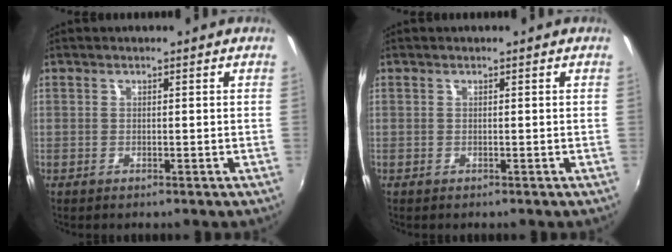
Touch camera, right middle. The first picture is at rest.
{"total": 0.0}